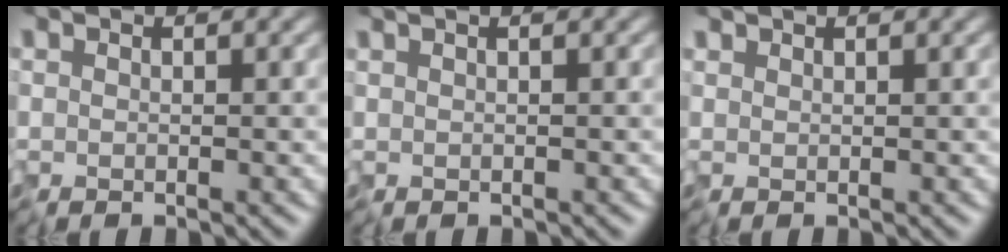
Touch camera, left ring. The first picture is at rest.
{"total": 1.7, "force": [1.0, 0.8, 1.1], "torque": [-0.008, 0.012, -0.006]}
{"total": 0.5, "force": [0.5, 0.1, 0.1], "torque": [0.000, 0.003, 0.008]}